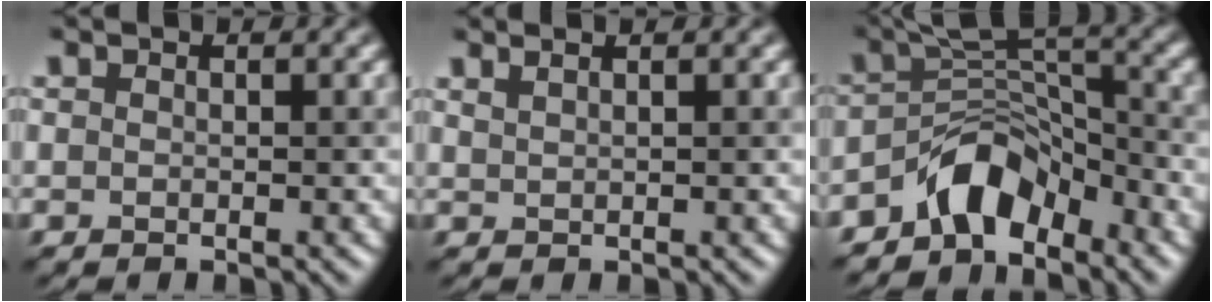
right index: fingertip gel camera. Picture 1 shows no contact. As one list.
[{"total": 2.1, "force": [1.5, 0.9, 1.2], "torque": [-0.014, 0.006, 0.011]}, {"total": 5.3, "force": [-3.8, 2.6, 2.7], "torque": [-0.029, 0.014, -0.077]}]